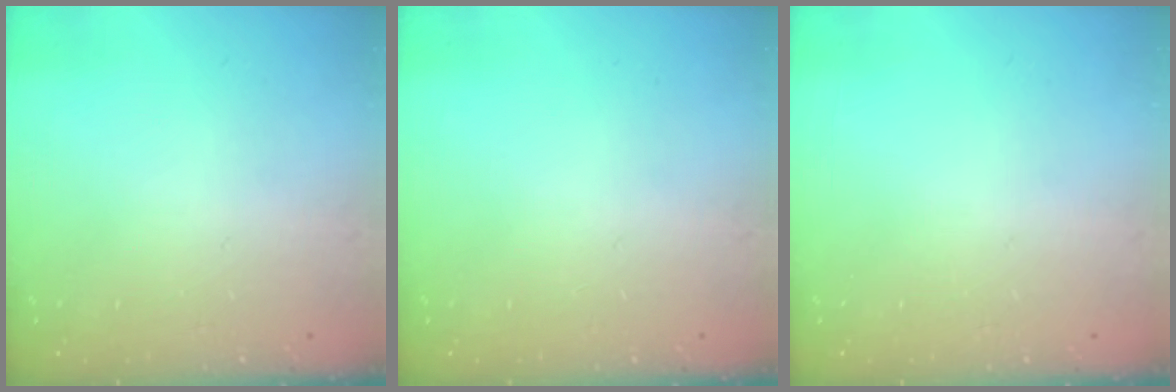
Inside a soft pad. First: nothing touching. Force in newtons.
{"total": 0.0}
{"total": 0.0}